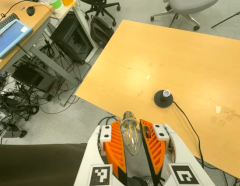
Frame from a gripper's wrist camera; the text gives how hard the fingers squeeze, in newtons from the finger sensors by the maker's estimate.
{"total": 9.9, "left": 9.8, "right": 10.1}